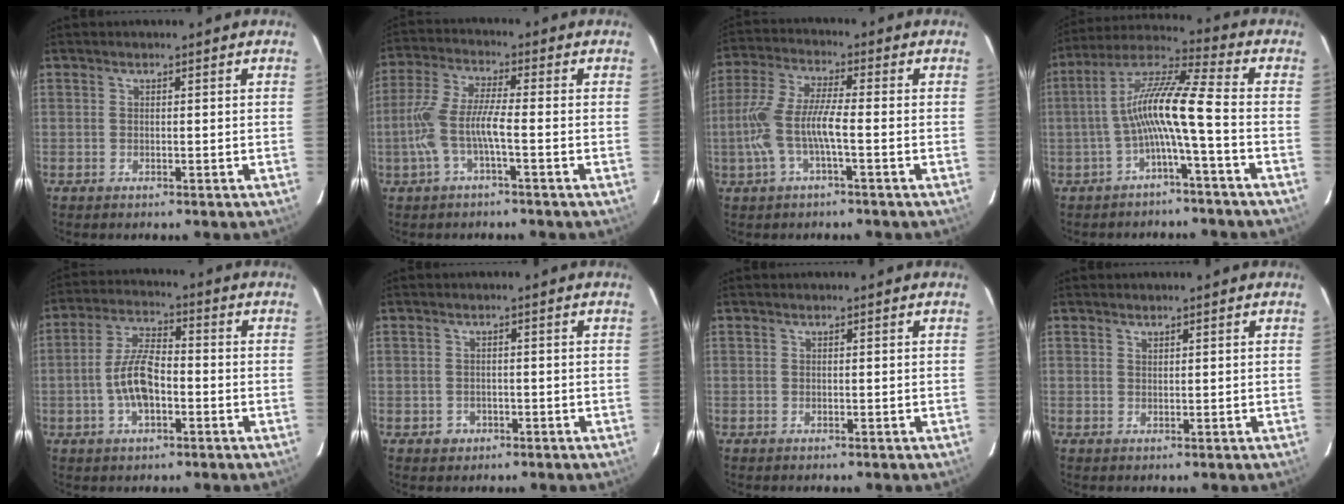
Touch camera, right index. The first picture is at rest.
{"total": 8.1, "force": [-2.6, 1.2, 7.6], "torque": [-0.172, 0.003, -0.046]}
{"total": 9.4, "force": [-2.5, 1.7, 8.9], "torque": [-0.198, 0.002, -0.045]}
{"total": 10.6, "force": [-2.9, -0.1, 10.1], "torque": [-0.210, 0.021, -0.057]}
{"total": 8.5, "force": [-2.4, 3.7, 7.3], "torque": [-0.148, 0.010, -0.042]}
{"total": 2.4, "force": [-0.9, 2.2, 0.3], "torque": [-0.008, 0.005, -0.010]}
{"total": 0.0}
{"total": 0.6, "force": [0.5, 0.2, 0.1], "torque": [-0.001, 0.002, 0.011]}